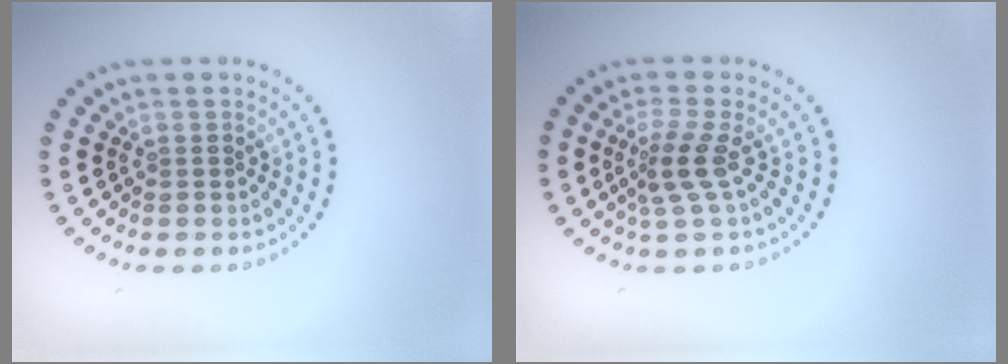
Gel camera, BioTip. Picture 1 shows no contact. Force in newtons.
{"total": 2.7, "press": 1.9, "slide": 1.9}